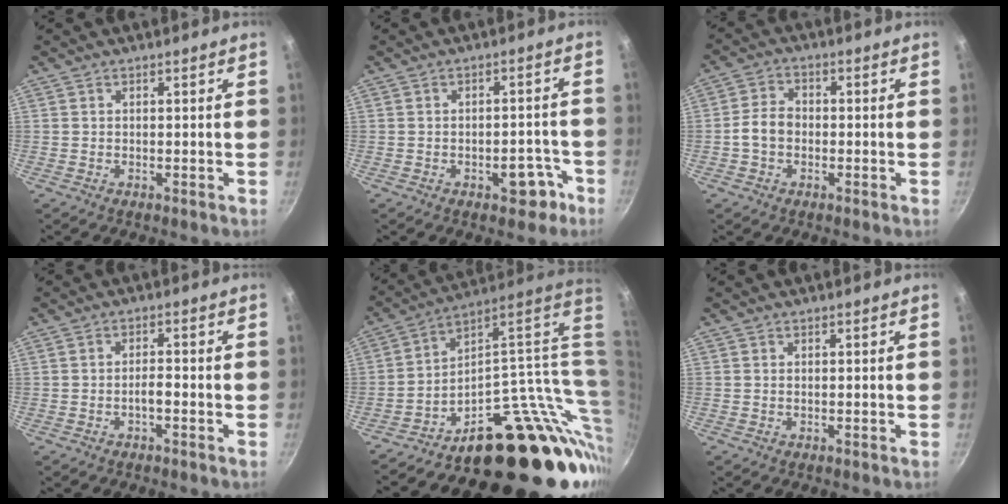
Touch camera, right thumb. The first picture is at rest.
{"total": 5.7, "force": [-3.0, 3.1, 3.7], "torque": [-0.017, 0.032, -0.029]}
{"total": 5.0, "force": [-1.0, 3.8, 3.1], "torque": [-0.047, 0.024, -0.028]}
{"total": 2.1, "force": [-1.1, 0.6, 1.7], "torque": [-0.025, 0.015, -0.020]}
{"total": 27.2, "force": [-0.4, 14.9, 22.7], "torque": [-0.242, 0.002, 0.006]}
{"total": 0.0}